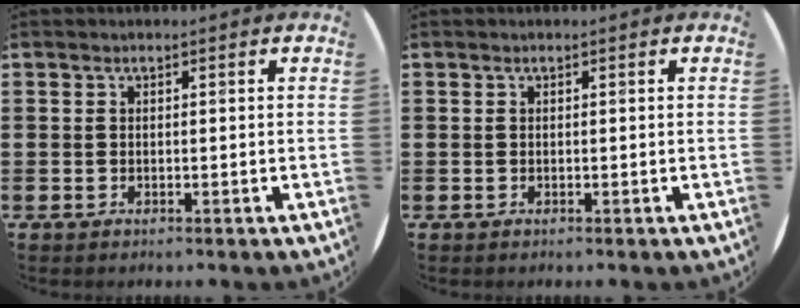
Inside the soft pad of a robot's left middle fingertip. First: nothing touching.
{"total": 0.0}